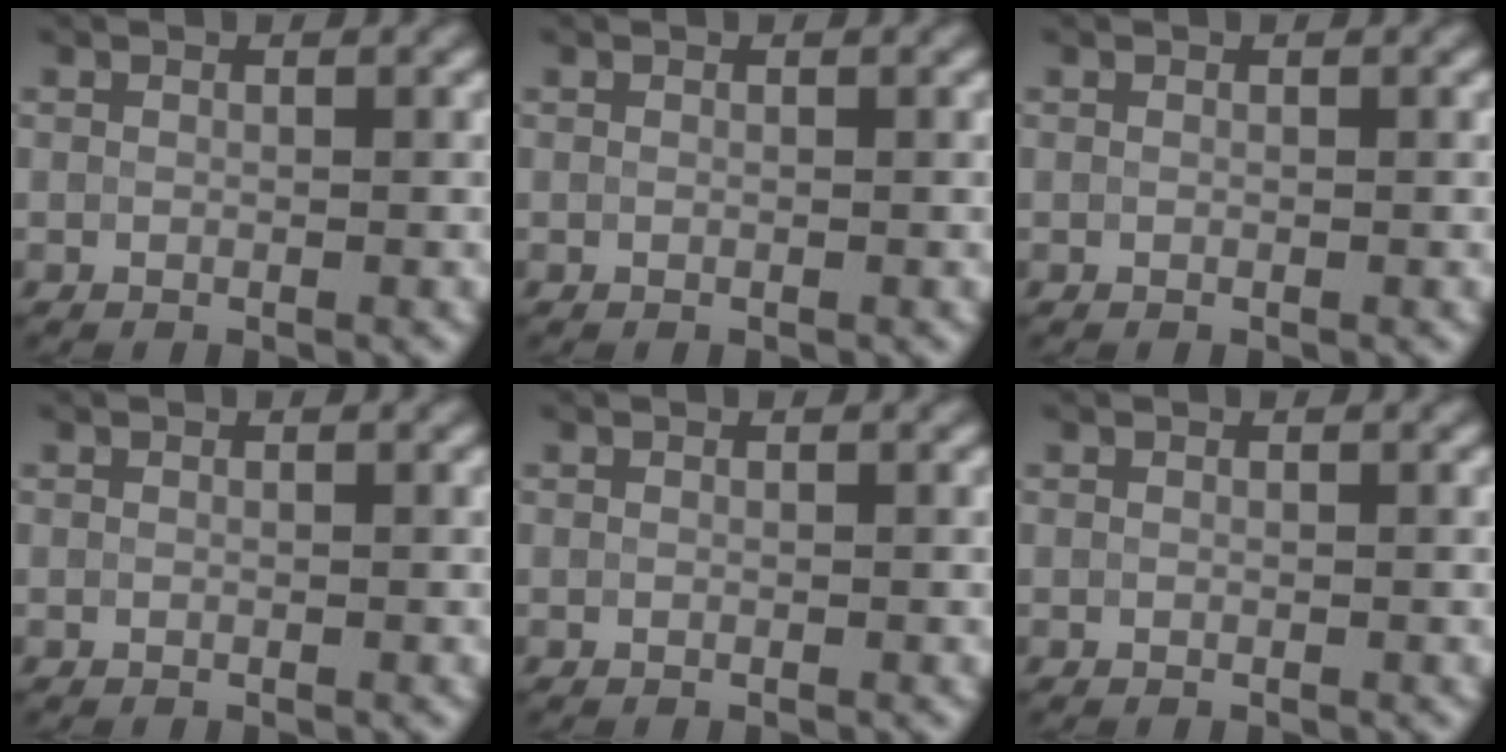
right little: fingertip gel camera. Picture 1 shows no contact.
{"total": 0.0}
{"total": 0.0}
{"total": 0.0}
{"total": 0.0}
{"total": 0.0}